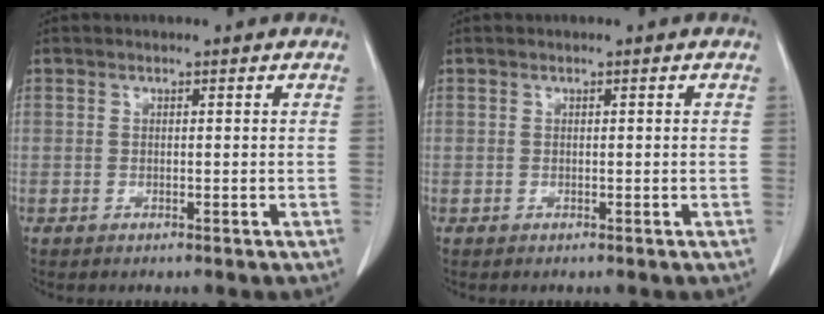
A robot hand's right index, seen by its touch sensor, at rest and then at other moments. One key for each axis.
{"total": 0.0}